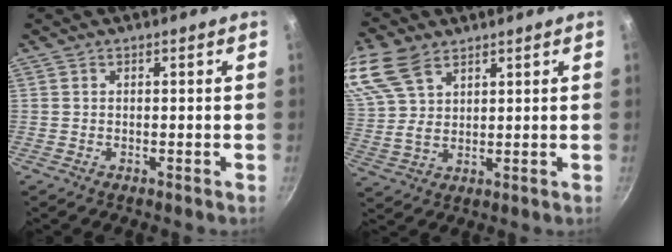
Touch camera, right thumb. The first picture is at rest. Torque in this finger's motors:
{"motor_torque": [-0.32, 1.03, 1.73, 1.04, 0.24]}